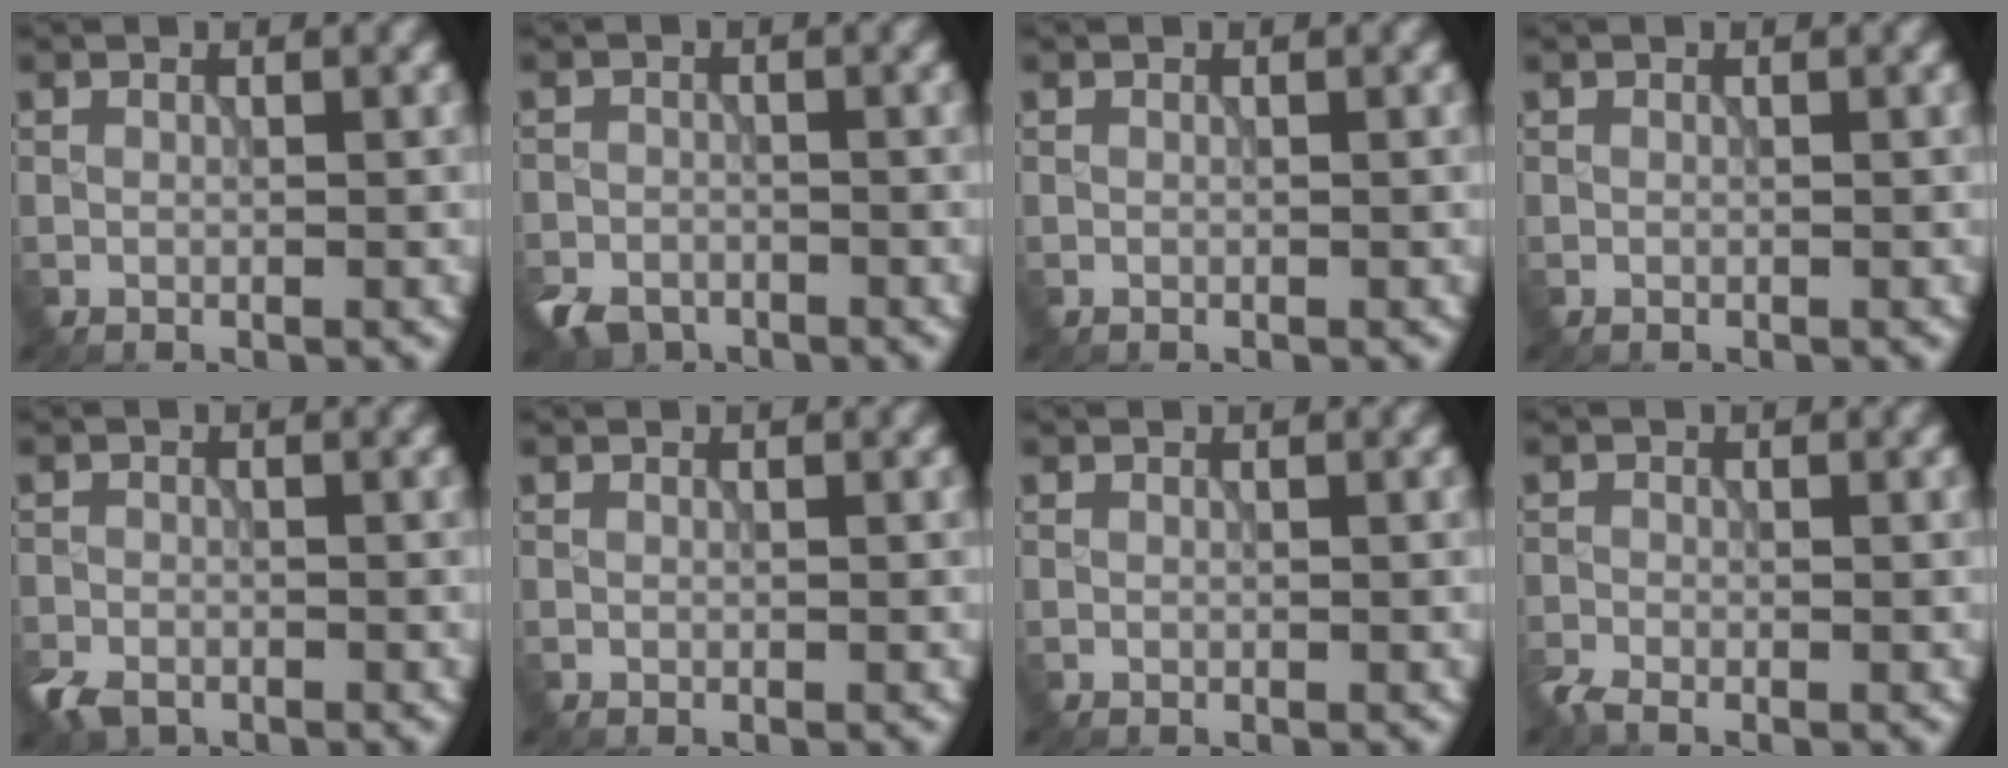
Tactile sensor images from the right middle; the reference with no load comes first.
{"total": 3.1, "force": [-2.3, 1.8, 1.0], "torque": [-0.018, -0.007, -0.052]}
{"total": 0.0}
{"total": 0.0}
{"total": 2.7, "force": [-2.0, 1.5, 1.0], "torque": [-0.021, -0.007, -0.047]}
{"total": 0.0}
{"total": 0.0}
{"total": 1.7, "force": [-1.5, 0.4, 0.8], "torque": [-0.020, -0.007, -0.040]}